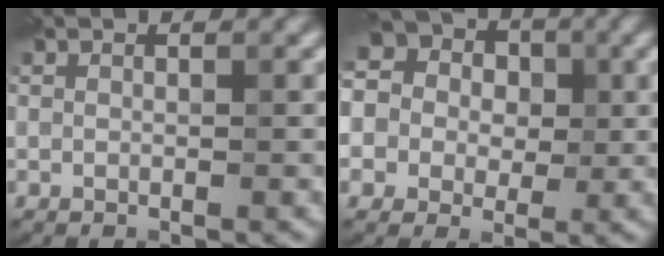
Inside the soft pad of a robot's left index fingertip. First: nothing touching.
{"total": 14.0, "force": [3.3, 12.4, 5.5], "torque": [-0.147, 0.050, 0.024]}